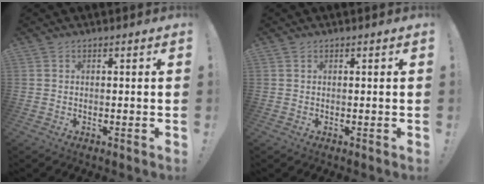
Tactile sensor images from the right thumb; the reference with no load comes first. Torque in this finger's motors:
{"motor_torque": [-0.03, 0.21, -0.31, 0.04, -0.01]}